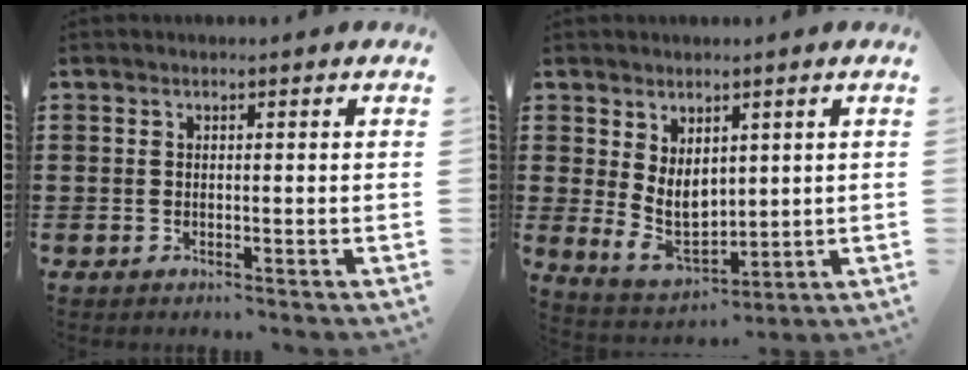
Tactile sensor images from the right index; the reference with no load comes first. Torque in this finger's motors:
{"motor_torque": [2.14, 0.00, 0.40, 0.13]}